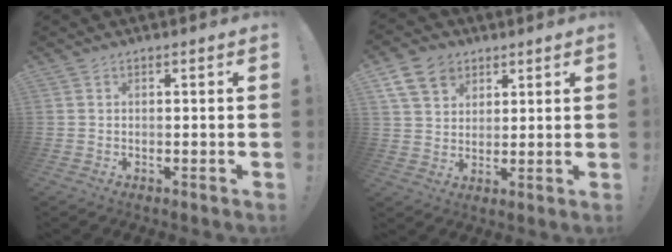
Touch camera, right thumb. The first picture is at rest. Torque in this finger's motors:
{"motor_torque": [0.88, 0.87, 0.62, 0.42, 0.13]}